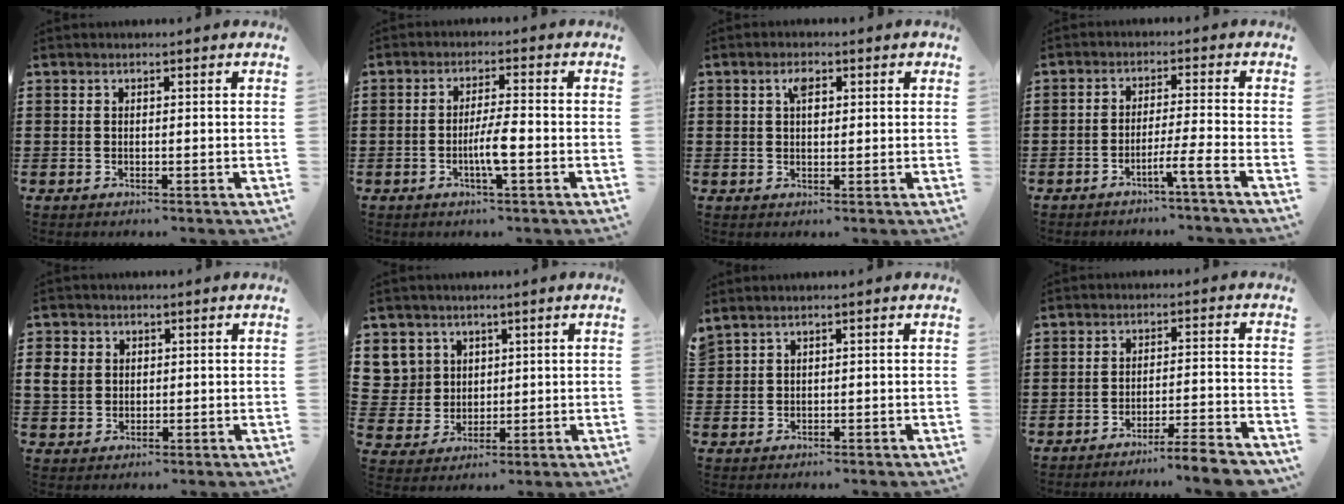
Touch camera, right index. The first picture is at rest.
{"total": 4.5, "force": [-1.3, 0.5, 4.2], "torque": [-0.088, -0.005, -0.030]}
{"total": 2.9, "force": [1.1, 1.4, 2.3], "torque": [-0.033, 0.002, 0.014]}
{"total": 4.1, "force": [-3.1, -0.7, 2.7], "torque": [-0.045, -0.008, -0.057]}
{"total": 3.7, "force": [0.7, 3.4, 1.4], "torque": [-0.047, 0.010, 0.010]}
{"total": 5.9, "force": [2.6, 5.3, 0.1], "torque": [-0.034, 0.010, 0.051]}
{"total": 1.0, "force": [0.9, 0.3, 0.2], "torque": [-0.007, 0.000, 0.018]}
{"total": 4.8, "force": [-4.5, -0.4, 1.9], "torque": [-0.031, -0.015, -0.087]}